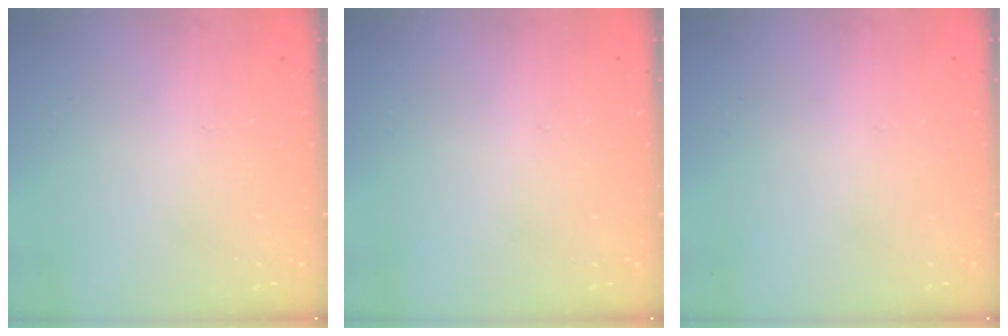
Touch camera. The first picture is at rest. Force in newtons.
{"total": 0.0}
{"total": 0.0}